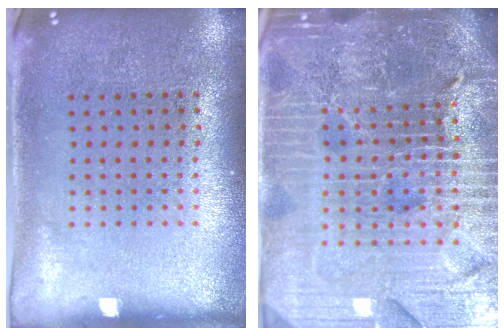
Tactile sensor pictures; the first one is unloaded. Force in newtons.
{"total": 6.6, "press": 5.8, "slide": 3.2}